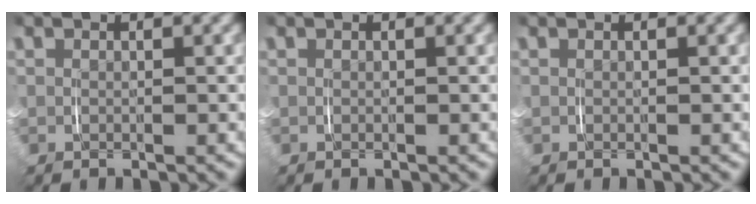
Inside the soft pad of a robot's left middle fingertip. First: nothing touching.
{"total": 0.0}
{"total": 0.0}